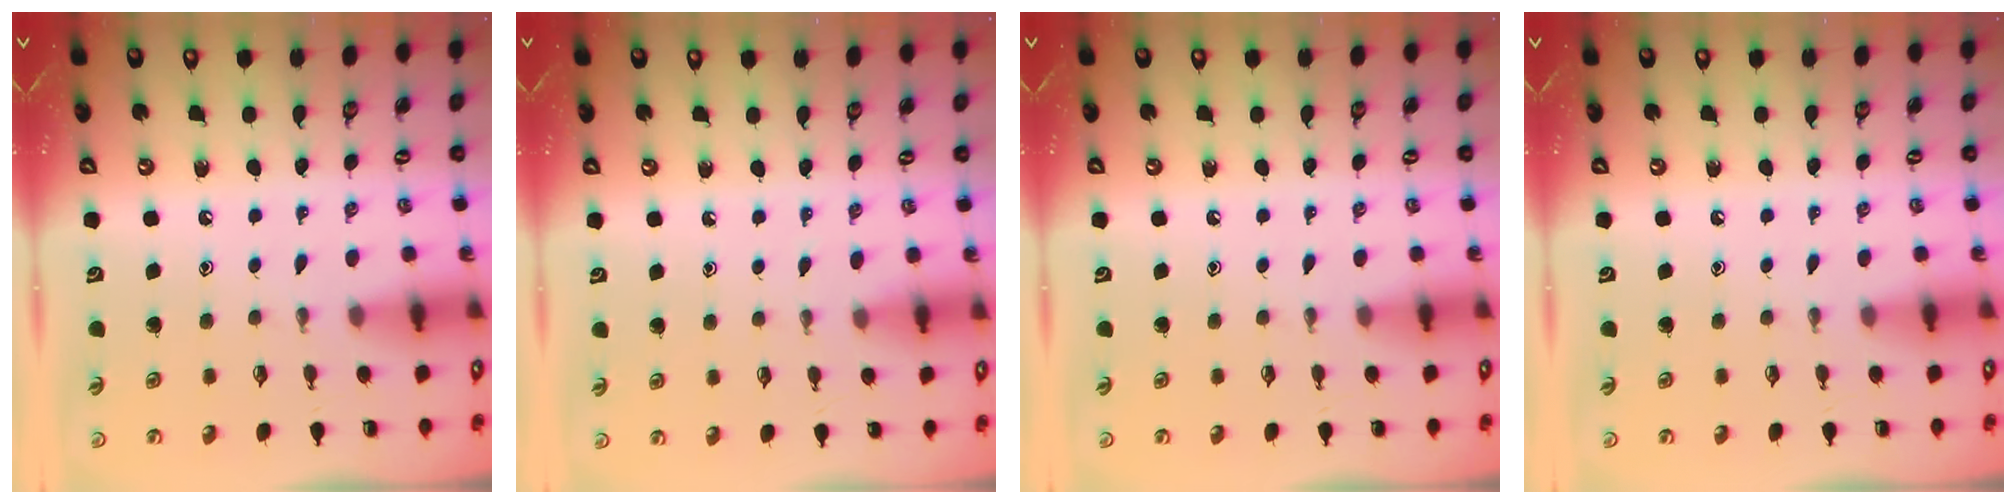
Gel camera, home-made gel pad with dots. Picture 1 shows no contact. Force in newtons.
{"total": 3.9, "press": 3.9, "slide": 0.5}
{"total": 0.0}
{"total": 0.0}